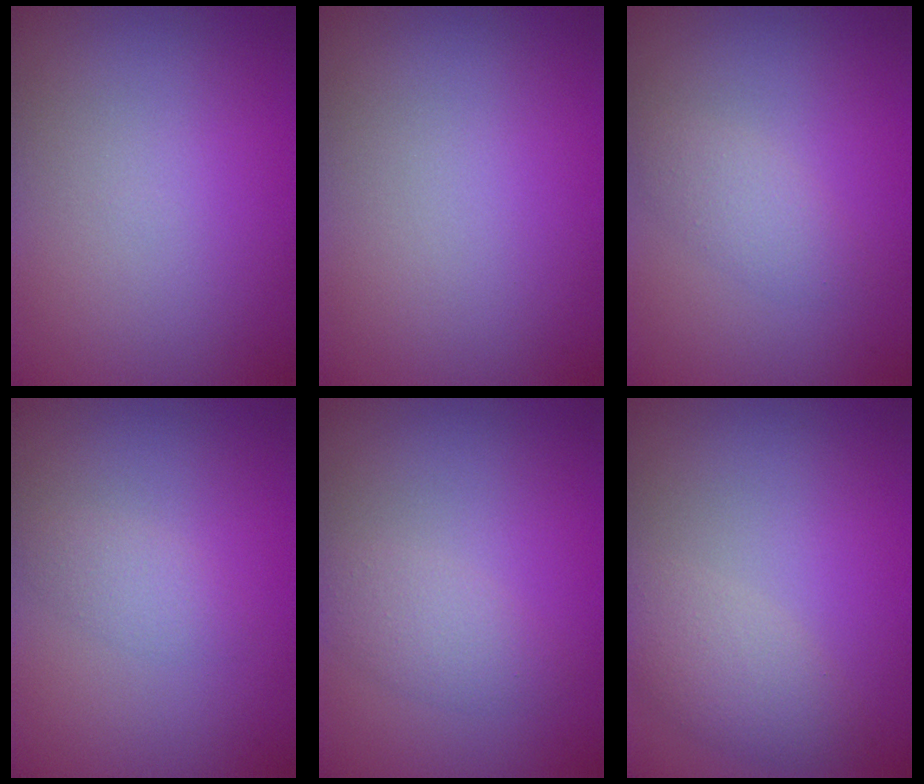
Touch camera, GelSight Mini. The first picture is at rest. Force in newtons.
{"total": 0.0}
{"total": 1.9, "press": 1.9, "slide": 0.1}
{"total": 1.5, "press": 1.5, "slide": 0.1}
{"total": 2.2, "press": 2.2, "slide": 0.1}
{"total": 3.0, "press": 3.0, "slide": 0.1}